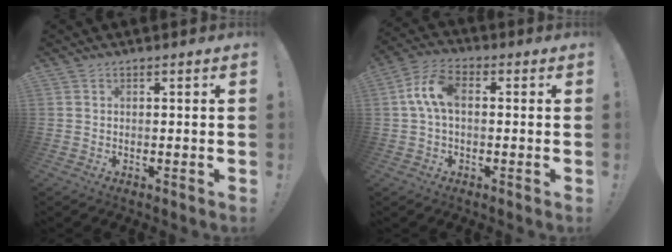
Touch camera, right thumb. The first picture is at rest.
{"total": 9.2, "force": [0.7, 5.3, 7.4], "torque": [-0.136, 0.010, 0.017]}